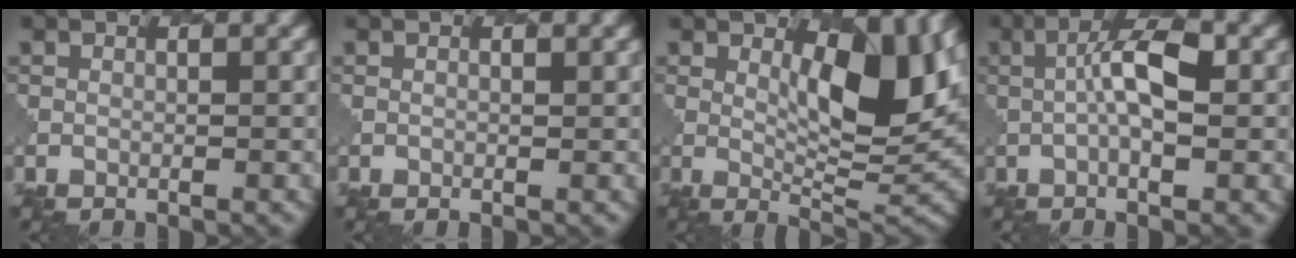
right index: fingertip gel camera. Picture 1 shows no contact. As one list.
[{"total": 0.0}, {"total": 9.7, "force": [1.8, 3.4, 8.9], "torque": [-0.123, -0.004, 0.037]}, {"total": 5.1, "force": [0.2, 1.4, 4.9], "torque": [-0.088, 0.005, 0.003]}]